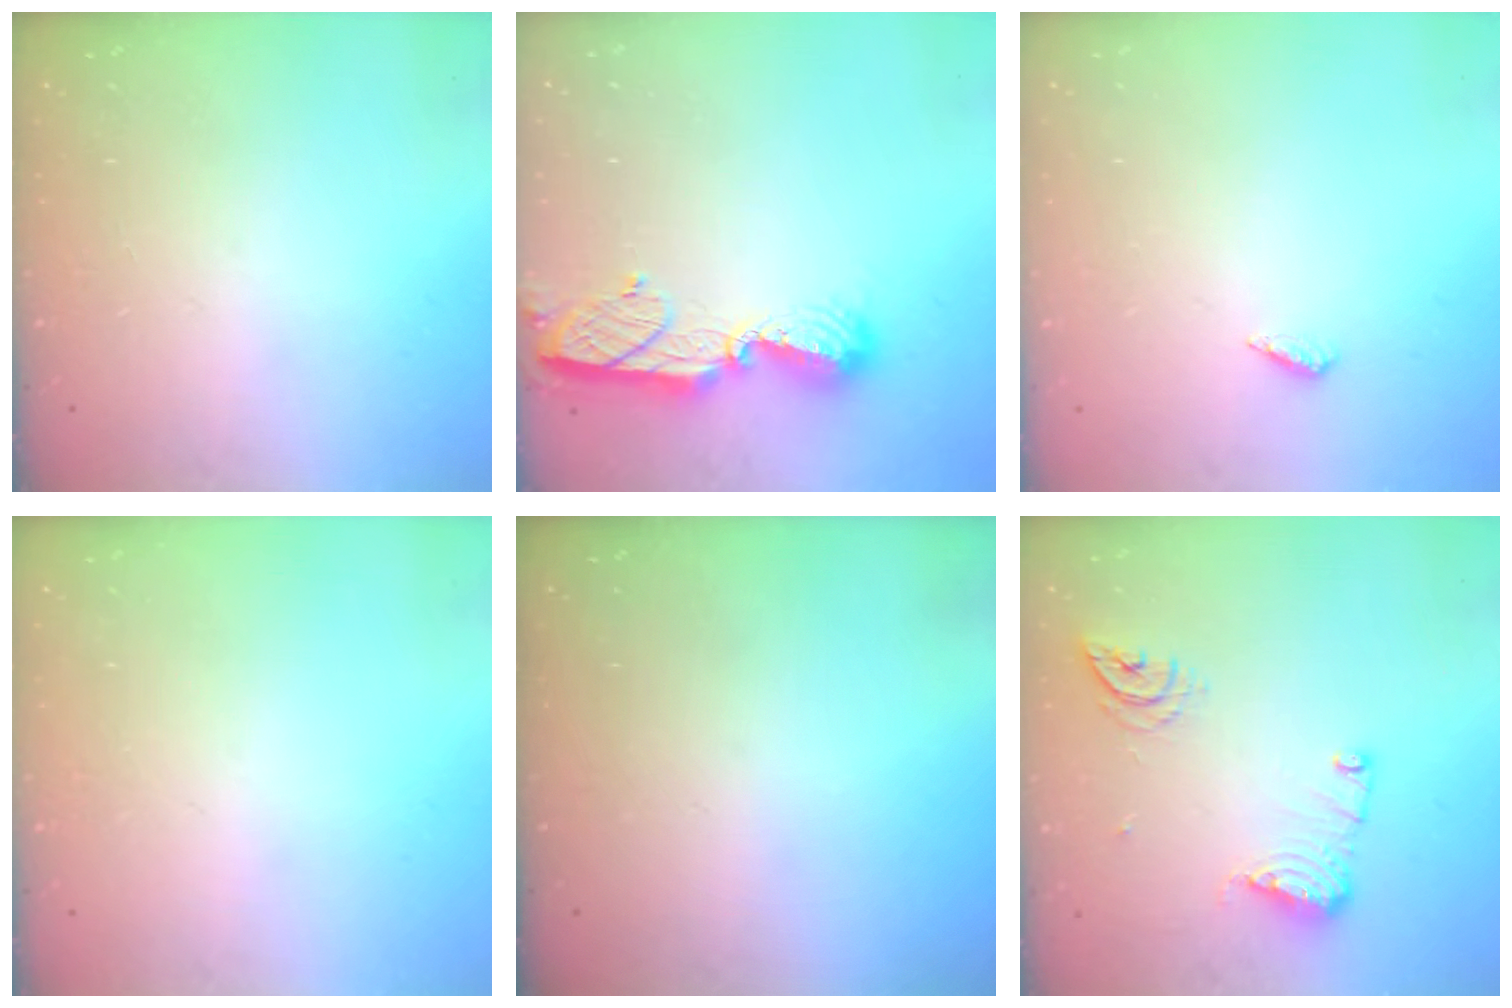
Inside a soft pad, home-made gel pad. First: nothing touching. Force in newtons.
{"total": 10.0, "press": 10.0, "slide": 0.9}
{"total": 2.6, "press": 2.2, "slide": 1.3}
{"total": 0.0}
{"total": 0.0}
{"total": 10.0, "press": 10.0, "slide": 0.8}